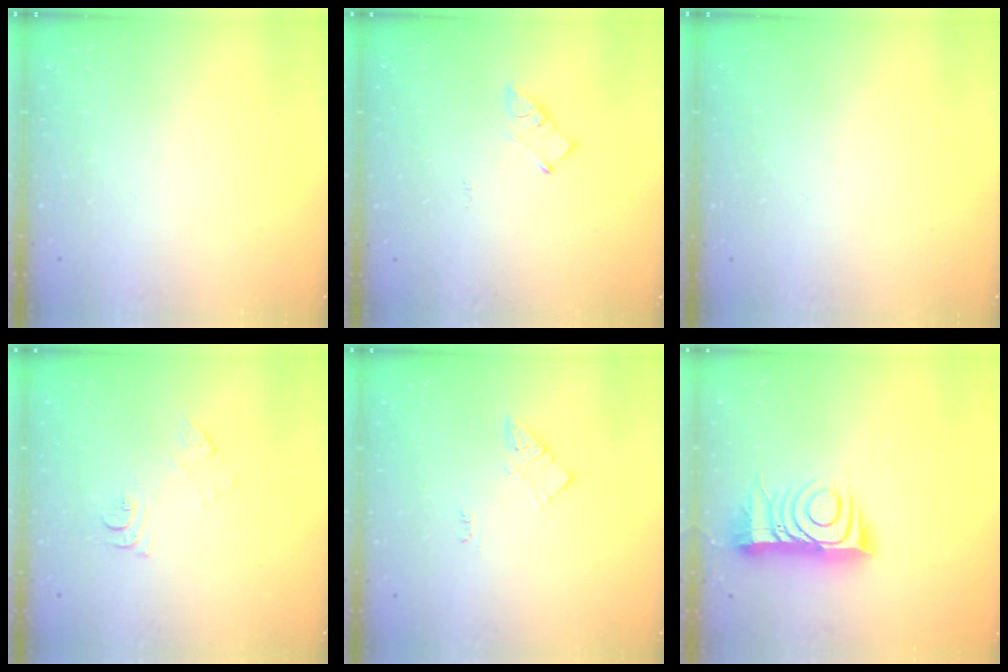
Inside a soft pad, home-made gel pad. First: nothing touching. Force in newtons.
{"total": 3.6, "press": 3.5, "slide": 0.4}
{"total": 0.0}
{"total": 7.2, "press": 7.2, "slide": 0.7}
{"total": 3.0, "press": 3.0, "slide": 0.4}
{"total": 12.0, "press": 12.0, "slide": 1.1}